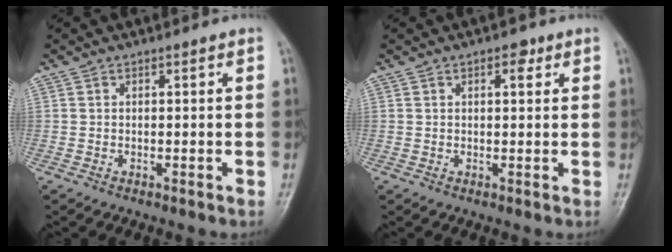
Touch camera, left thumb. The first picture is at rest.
{"total": 2.4, "force": [1.2, 1.2, 1.7], "torque": [-0.016, -0.001, 0.013]}